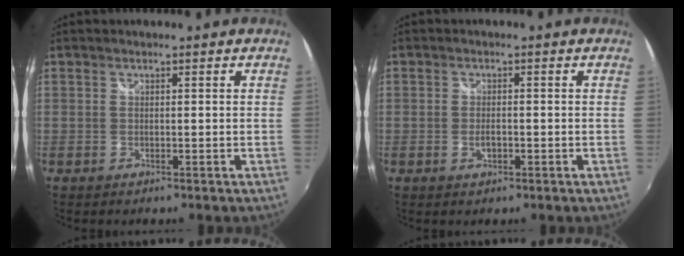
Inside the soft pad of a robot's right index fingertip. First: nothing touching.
{"total": 2.0, "force": [-0.7, 1.0, 1.5], "torque": [-0.027, -0.001, -0.012]}